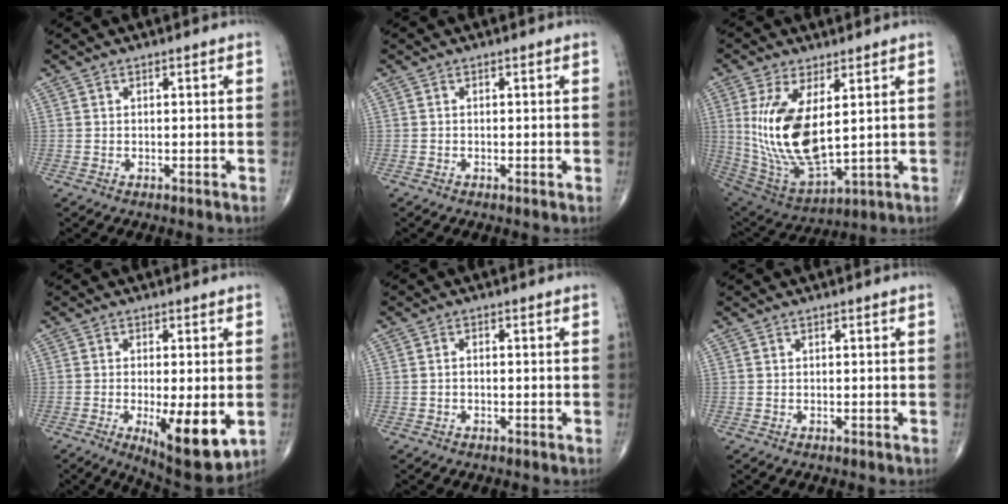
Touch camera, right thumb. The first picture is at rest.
{"total": 0.0}
{"total": 16.8, "force": [2.9, 7.5, 14.8], "torque": [-0.295, -0.024, 0.077]}
{"total": 12.0, "force": [-3.0, 3.8, 11.0], "torque": [-0.161, -0.025, -0.037]}
{"total": 0.9, "force": [-0.3, 0.6, 0.6], "torque": [-0.011, 0.004, -0.007]}
{"total": 0.0}